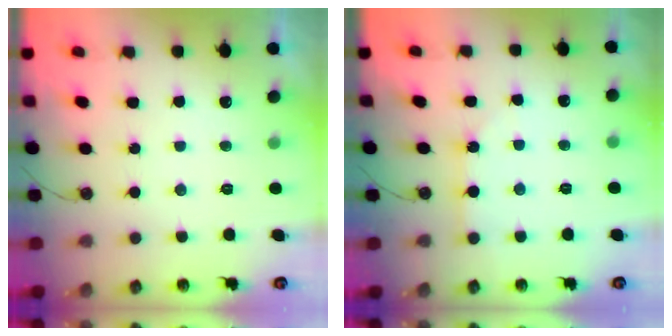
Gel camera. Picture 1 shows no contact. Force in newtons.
{"total": 2.5, "press": 2.5, "slide": 0.3}